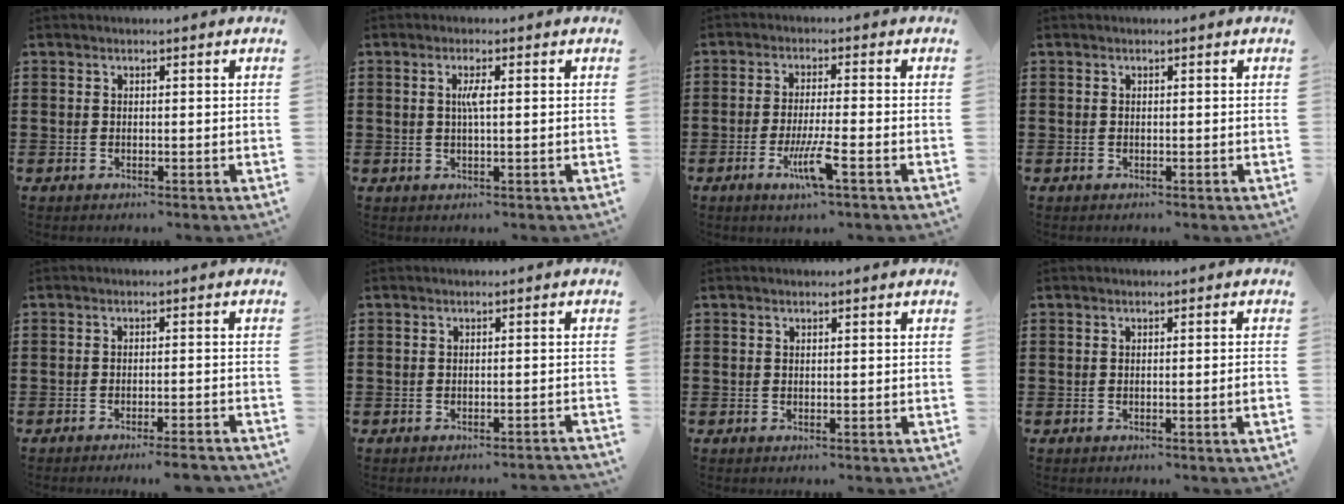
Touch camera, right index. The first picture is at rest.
{"total": 2.5, "force": [0.4, 0.3, 2.5], "torque": [-0.049, 0.000, 0.005]}
{"total": 6.2, "force": [-3.0, 0.5, 5.4], "torque": [-0.105, -0.013, -0.054]}
{"total": 0.0}
{"total": 1.5, "force": [-1.4, 0.0, 0.6], "torque": [-0.012, -0.001, -0.027]}
{"total": 1.1, "force": [-0.9, -0.2, 0.5], "torque": [-0.009, -0.002, -0.018]}
{"total": 0.0}
{"total": 1.1, "force": [-0.5, -0.2, 1.0], "torque": [-0.016, -0.004, -0.009]}